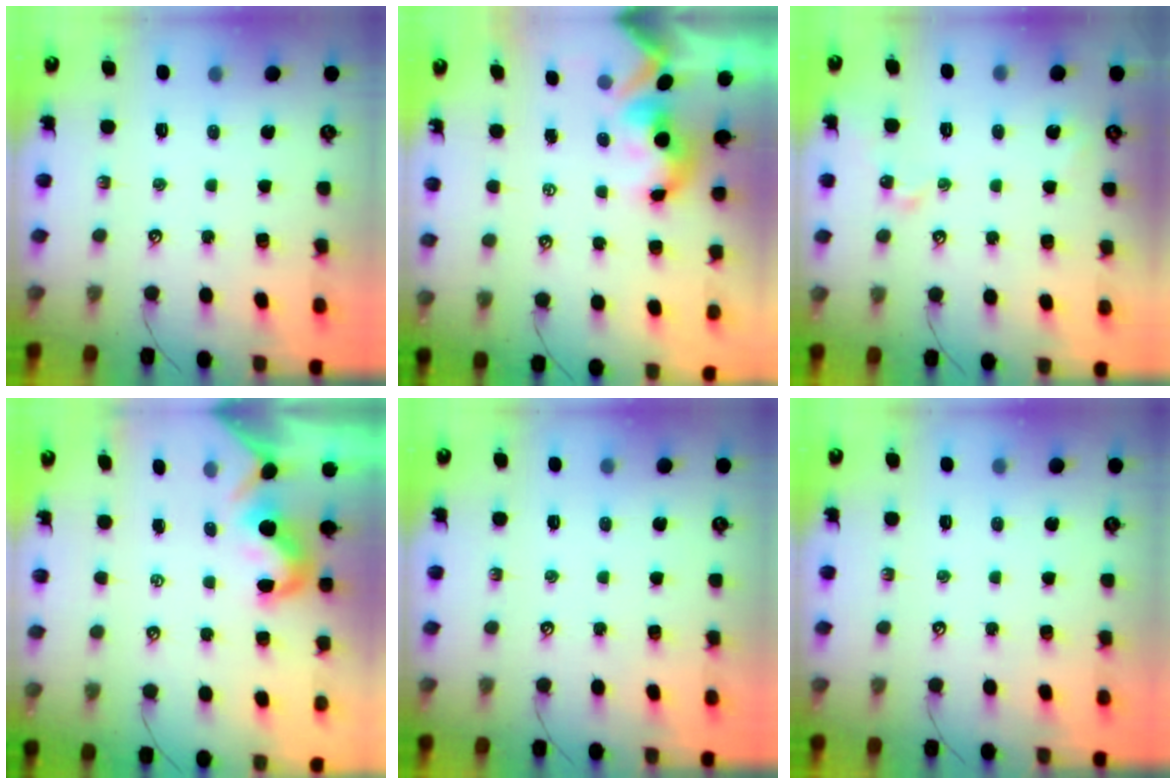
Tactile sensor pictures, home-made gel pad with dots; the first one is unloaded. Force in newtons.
{"total": 2.1, "press": 1.9, "slide": 0.7}
{"total": 2.8, "press": 2.8, "slide": 0.5}
{"total": 1.9, "press": 1.9, "slide": 0.6}
{"total": 0.0}
{"total": 0.0}